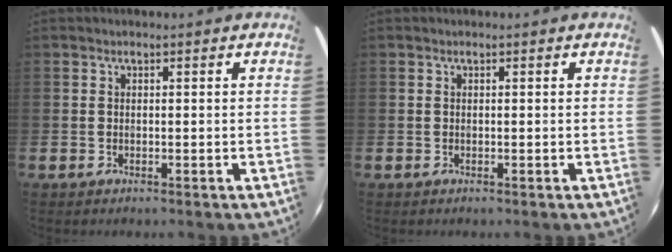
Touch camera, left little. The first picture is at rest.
{"total": 0.0}